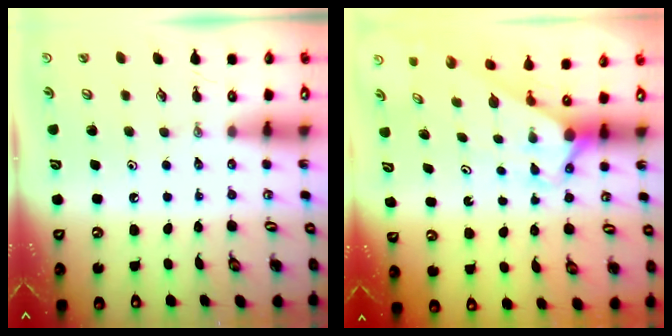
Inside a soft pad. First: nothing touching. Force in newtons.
{"total": 2.8, "press": 2.8, "slide": 0.0}